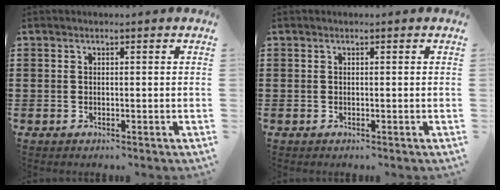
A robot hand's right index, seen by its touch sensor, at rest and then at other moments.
{"total": 0.0}